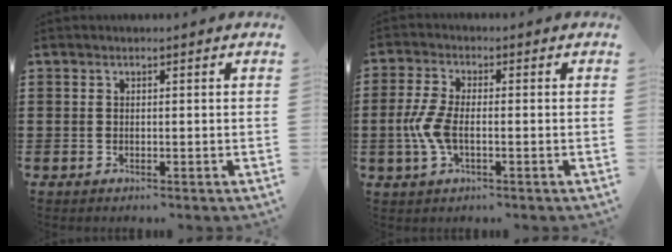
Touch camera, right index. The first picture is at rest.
{"total": 5.4, "force": [-0.9, 2.5, 4.7], "torque": [-0.125, -0.009, -0.026]}